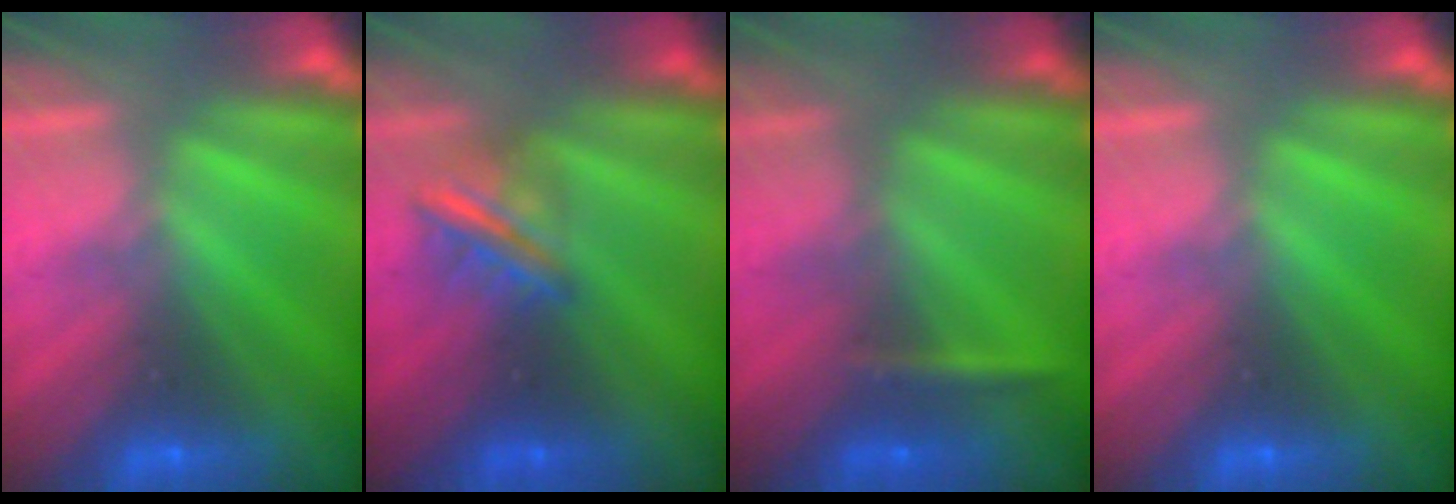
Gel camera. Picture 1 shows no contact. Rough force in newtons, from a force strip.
{"total": 2.9}
{"total": 2.3}
{"total": 0.0}